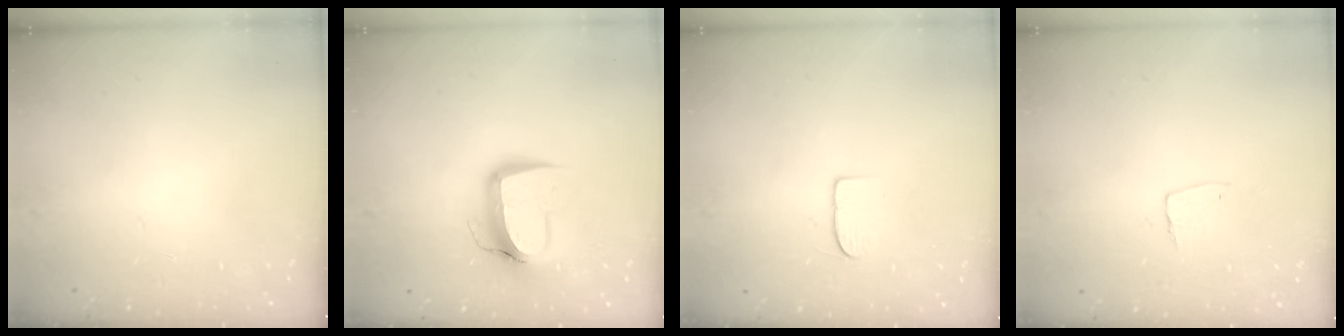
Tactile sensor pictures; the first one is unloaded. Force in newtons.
{"total": 12.3, "press": 12.2, "slide": 1.3}
{"total": 5.4, "press": 5.4, "slide": 0.4}
{"total": 4.7, "press": 4.7, "slide": 0.4}